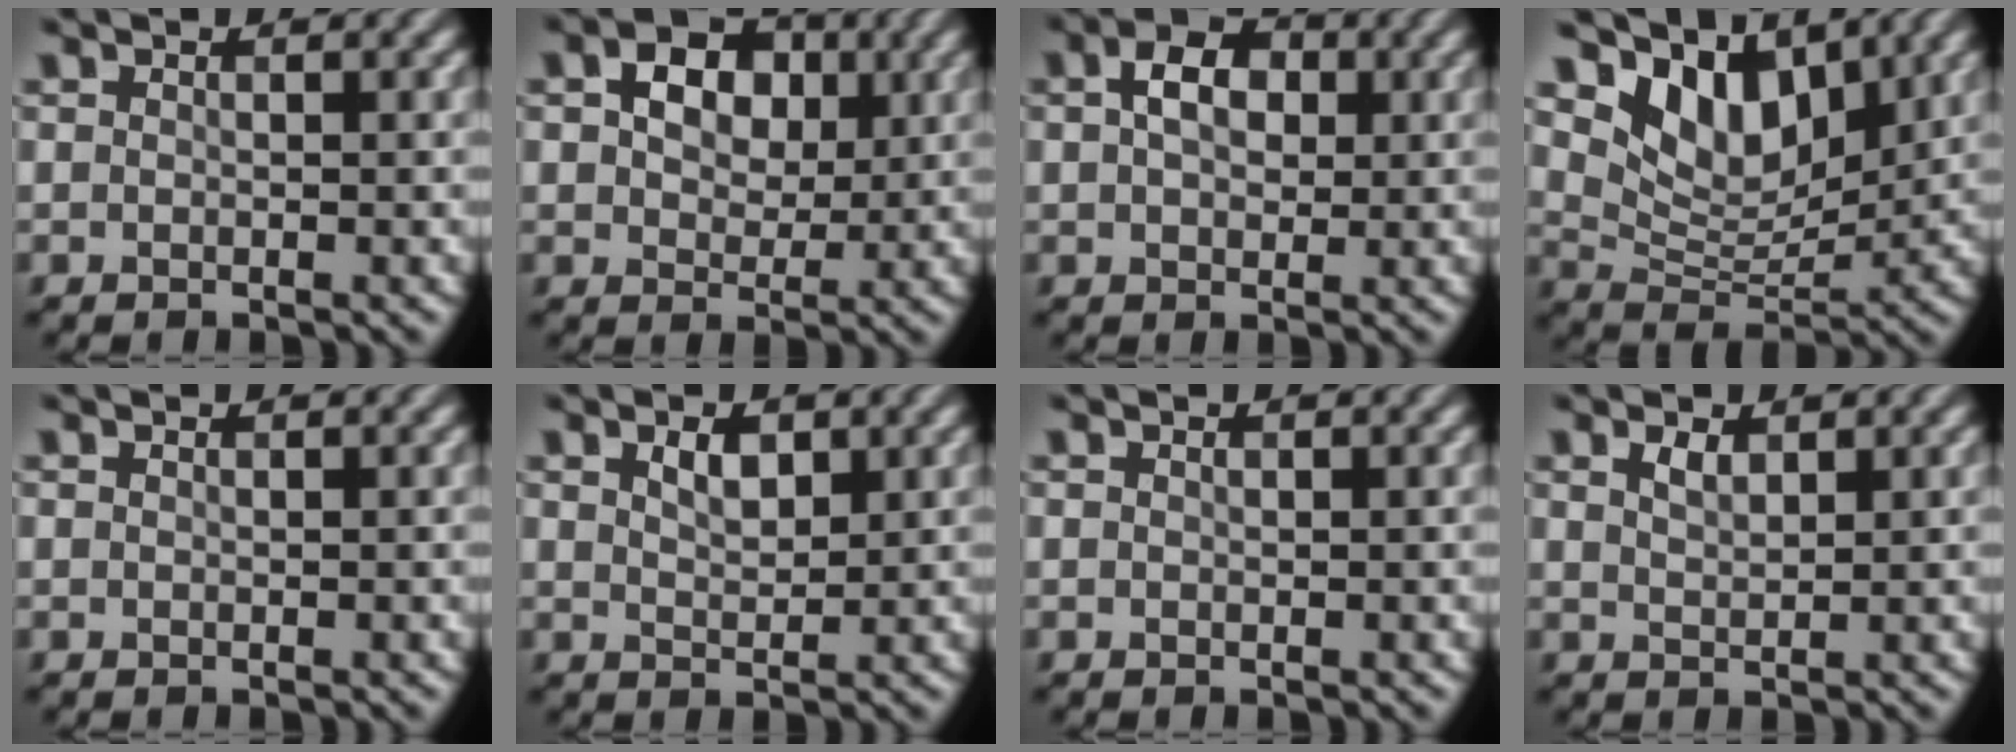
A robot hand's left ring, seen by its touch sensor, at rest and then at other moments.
{"total": 5.0, "force": [1.4, 3.6, 3.1], "torque": [-0.054, 0.005, 0.012]}
{"total": 4.1, "force": [1.0, 2.8, 2.8], "torque": [-0.052, 0.008, 0.011]}
{"total": 6.7, "force": [4.5, 3.5, 3.5], "torque": [-0.068, -0.010, 0.075]}
{"total": 0.0}
{"total": 2.1, "force": [1.1, 1.1, 1.5], "torque": [-0.028, 0.001, 0.021]}
{"total": 0.0}
{"total": 1.4, "force": [0.9, 0.6, 0.8], "torque": [-0.019, 0.000, 0.021]}